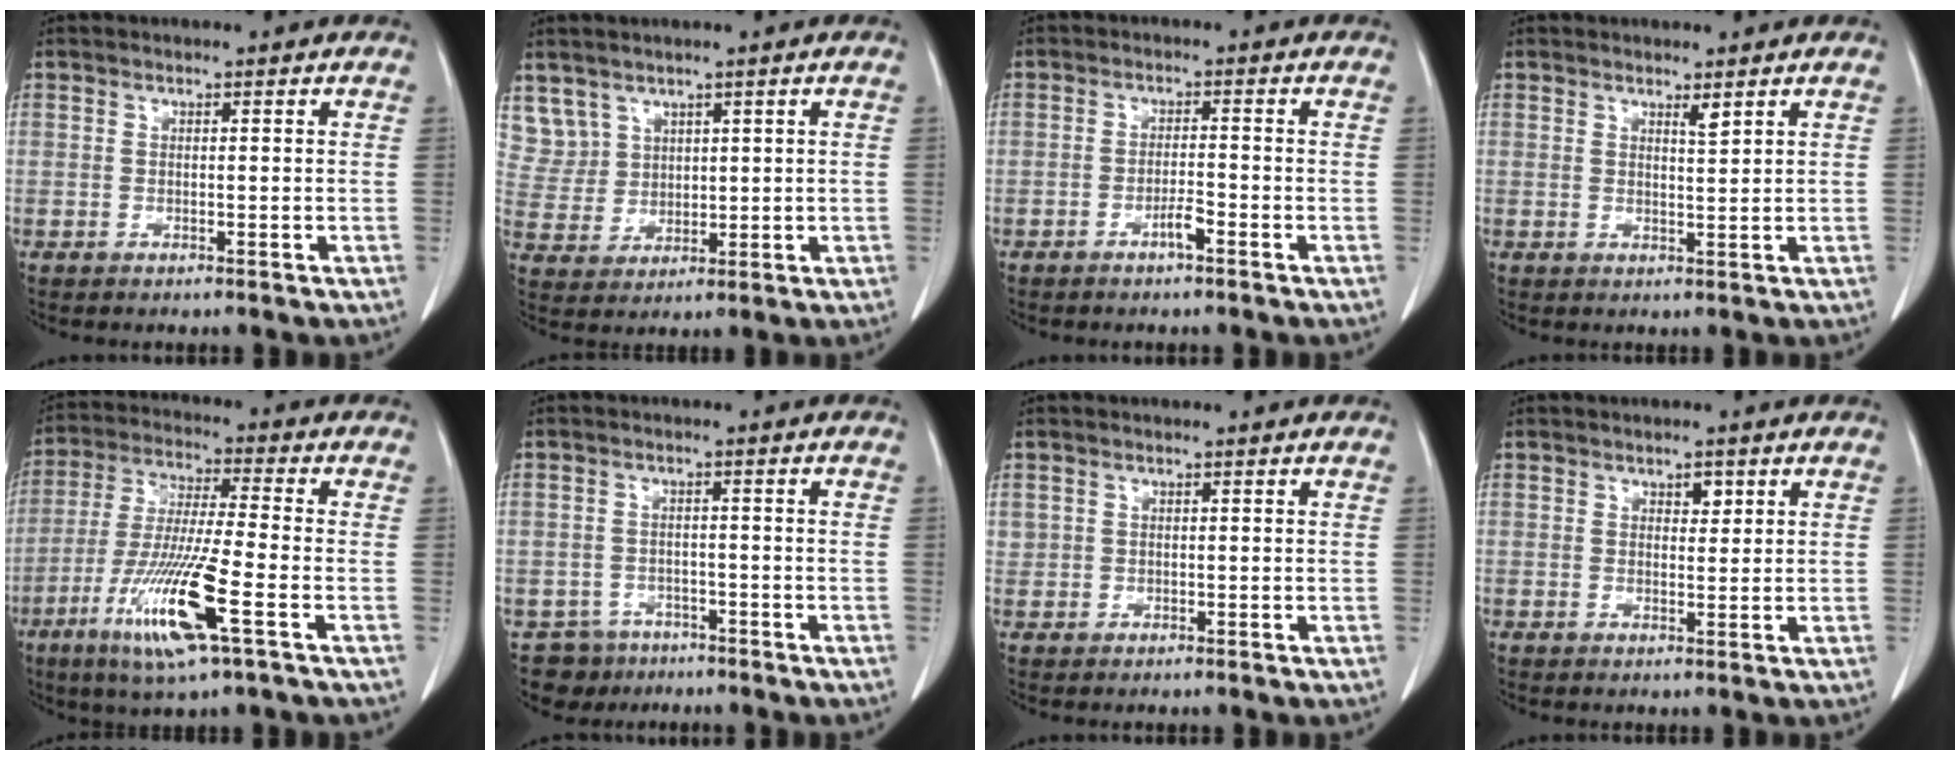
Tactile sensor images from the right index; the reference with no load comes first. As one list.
[{"total": 6.5, "force": [4.0, 5.1, -0.2], "torque": [0.005, 0.012, 0.096]}, {"total": 2.2, "force": [-1.4, 0.2, 1.7], "torque": [-0.031, 0.003, -0.025]}, {"total": 1.4, "force": [1.1, 0.0, 0.9], "torque": [-0.017, -0.008, 0.020]}, {"total": 13.9, "force": [-5.8, 0.4, 12.6], "torque": [-0.260, -0.026, -0.107]}, {"total": 4.8, "force": [-3.4, 3.4, -0.4], "torque": [0.012, 0.006, -0.049]}, {"total": 0.9, "force": [0.3, 0.8, 0.1], "torque": [0.008, 0.009, 0.007]}, {"total": 1.8, "force": [1.0, 0.9, 1.2], "torque": [-0.013, -0.002, 0.015]}]